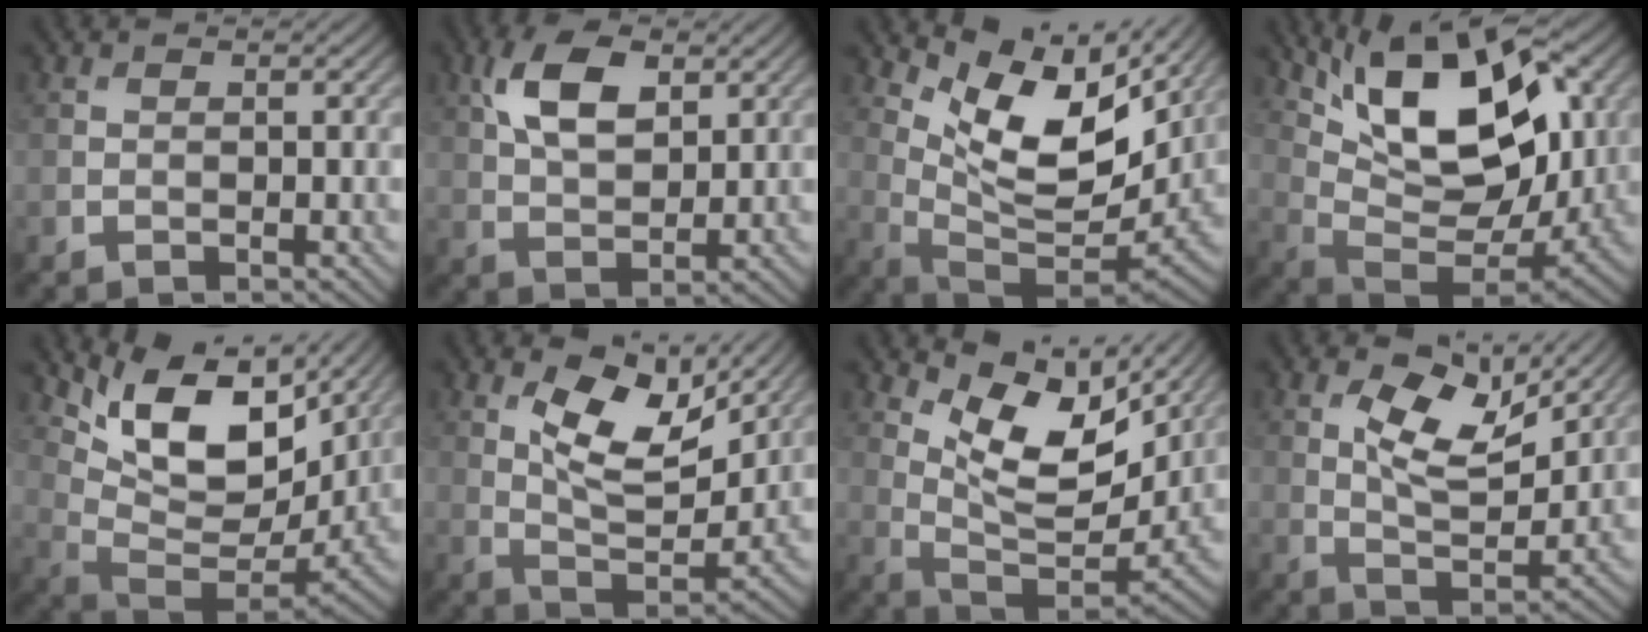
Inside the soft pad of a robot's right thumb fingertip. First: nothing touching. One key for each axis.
{"total": 7.7, "fx": 3.2, "fy": 4.2, "fz": 5.7, "tx": -0.120, "ty": 0.005, "tz": 0.058}
{"total": 11.5, "fx": 6.1, "fy": 5.1, "fz": 8.4, "tx": -0.174, "ty": -0.009, "tz": 0.123}
{"total": 16.6, "fx": 7.1, "fy": 7.8, "fz": 12.9, "tx": -0.223, "ty": 0.014, "tz": 0.112}
{"total": 12.6, "fx": 6.5, "fy": 6.2, "fz": 8.9, "tx": -0.167, "ty": -0.004, "tz": 0.123}
{"total": 10.4, "fx": 4.9, "fy": 4.7, "fz": 7.9, "tx": -0.159, "ty": -0.007, "tz": 0.087}
{"total": 10.7, "fx": 6.2, "fy": 4.5, "fz": 7.4, "tx": -0.161, "ty": -0.010, "tz": 0.121}
{"total": 9.1, "fx": 4.1, "fy": 4.1, "fz": 6.9, "tx": -0.132, "ty": -0.002, "tz": 0.074}